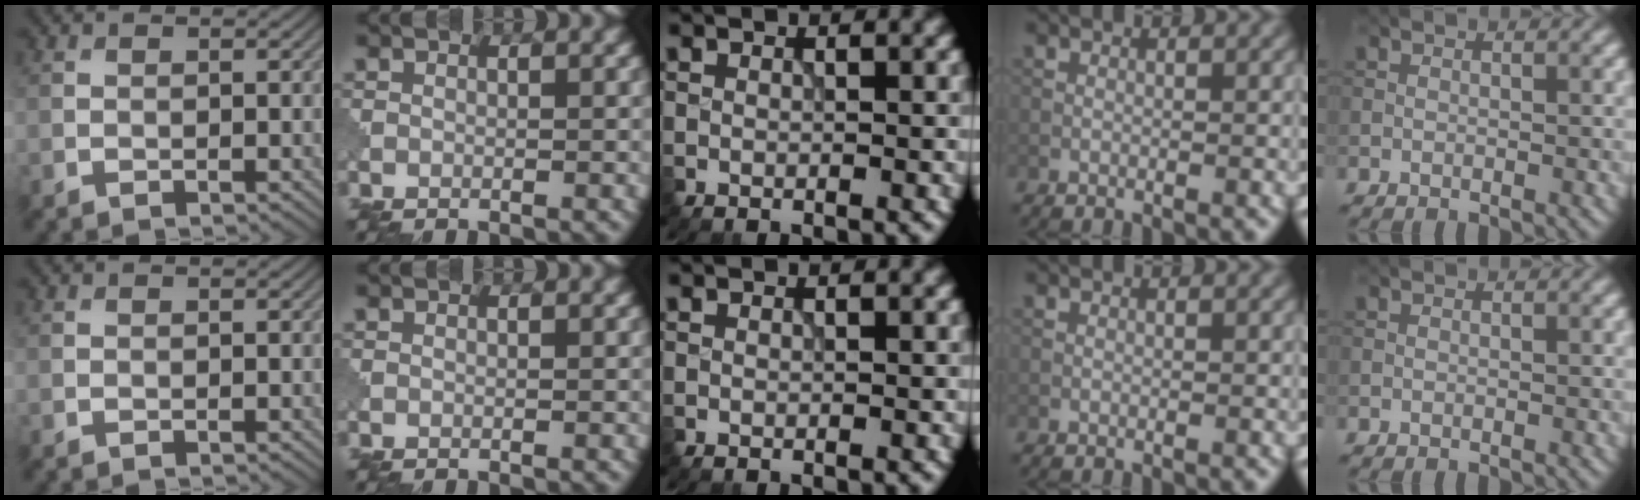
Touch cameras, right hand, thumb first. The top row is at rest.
{}